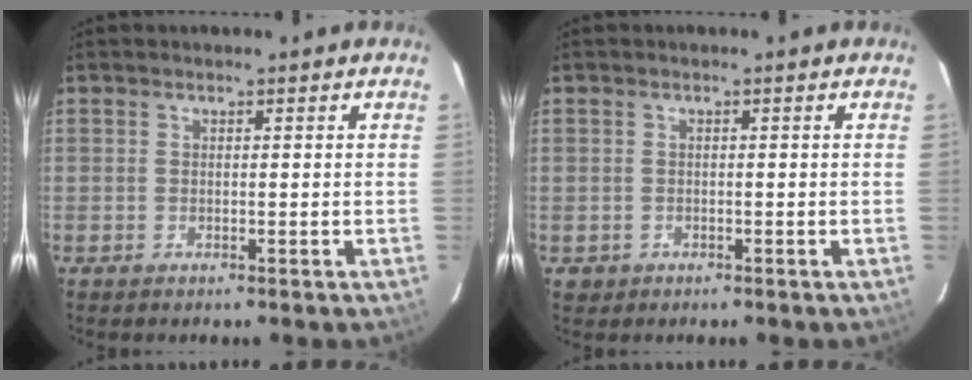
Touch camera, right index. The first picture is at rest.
{"total": 1.9, "force": [-0.5, 1.8, 0.2], "torque": [-0.004, 0.002, -0.003]}